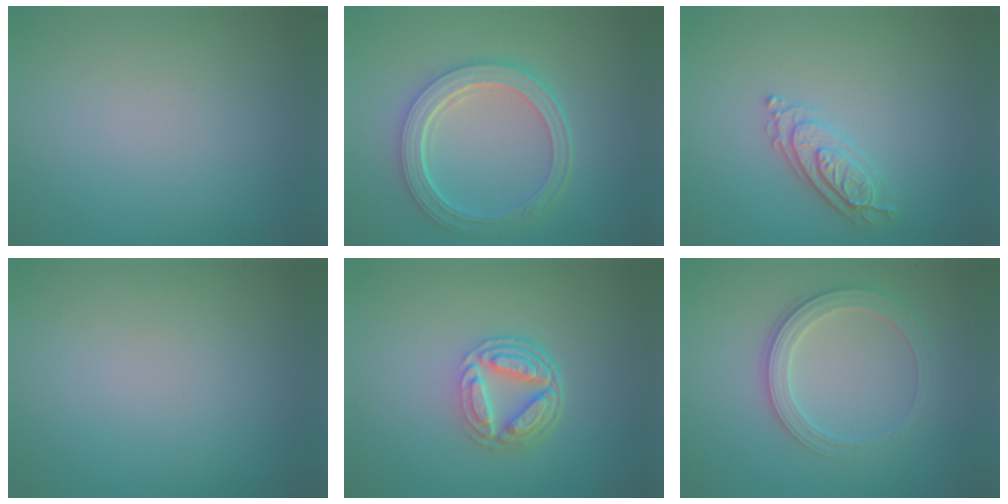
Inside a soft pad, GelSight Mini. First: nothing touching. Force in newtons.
{"total": 5.3, "press": 4.1, "slide": 3.4}
{"total": 2.4, "press": 2.3, "slide": 0.7}
{"total": 0.0}
{"total": 4.8, "press": 3.5, "slide": 3.3}
{"total": 2.8, "press": 2.6, "slide": 0.8}